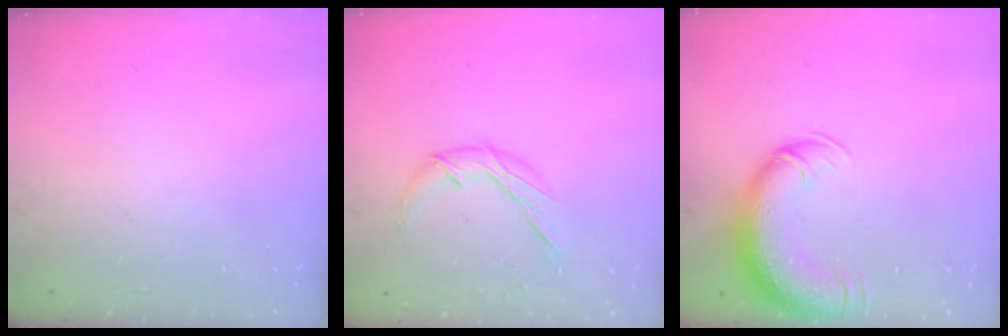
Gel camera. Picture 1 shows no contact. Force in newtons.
{"total": 8.7, "press": 8.7, "slide": 0.3}
{"total": 13.1, "press": 12.7, "slide": 3.2}